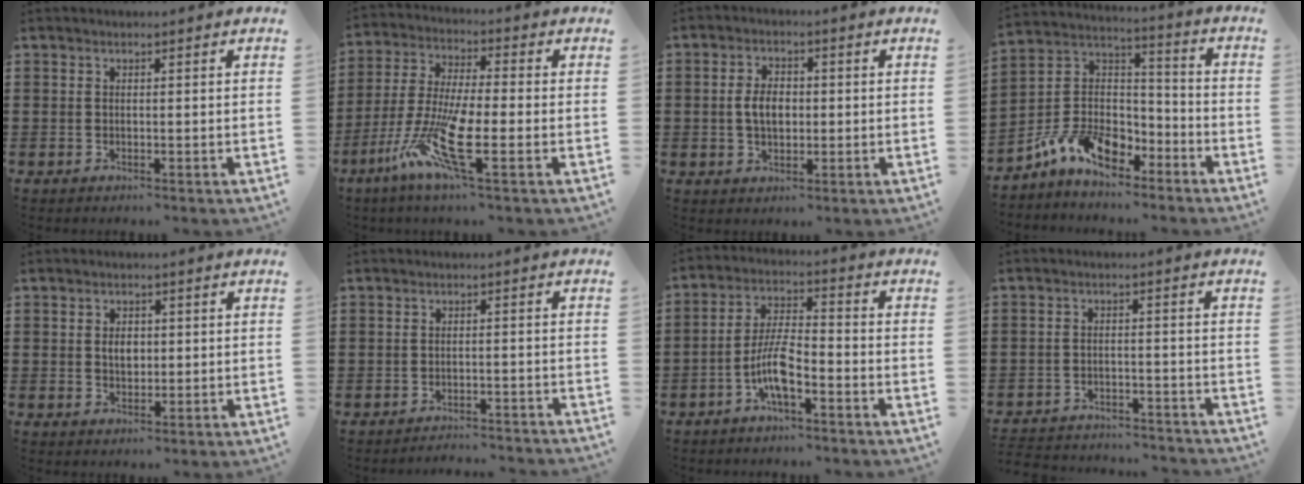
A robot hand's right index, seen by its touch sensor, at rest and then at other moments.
{"total": 12.4, "force": [-5.1, 3.1, 10.9], "torque": [-0.247, -0.011, -0.099]}
{"total": 4.4, "force": [-0.1, 2.7, 3.5], "torque": [-0.070, 0.003, -0.009]}
{"total": 9.5, "force": [-6.6, 5.2, 4.4], "torque": [-0.113, 0.017, -0.130]}
{"total": 2.7, "force": [0.2, 1.8, 2.0], "torque": [-0.035, 0.004, 0.001]}
{"total": 2.5, "force": [-2.5, -0.2, -0.1], "torque": [-0.005, -0.001, -0.053]}
{"total": 7.4, "force": [-3.6, 2.0, 6.1], "torque": [-0.143, -0.008, -0.072]}
{"total": 3.3, "force": [-3.3, 0.4, 0.0], "torque": [-0.007, 0.003, -0.070]}